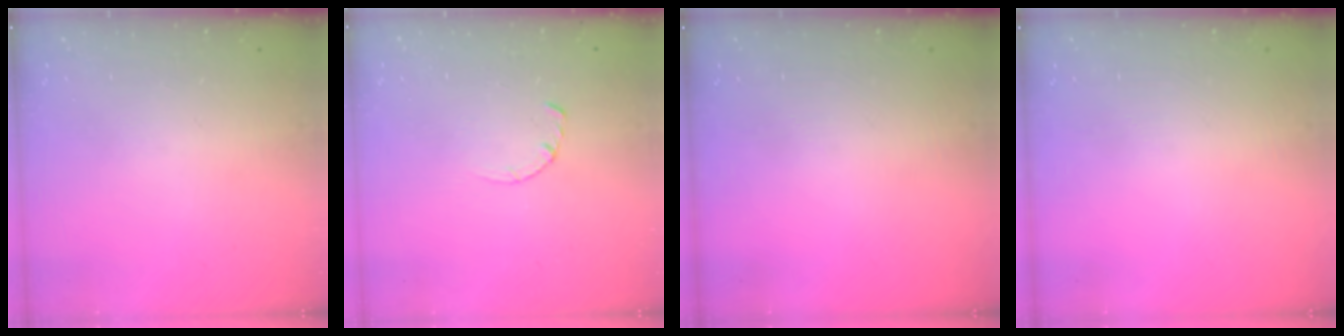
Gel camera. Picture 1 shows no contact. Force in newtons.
{"total": 2.8, "press": 2.8, "slide": 0.4}
{"total": 0.0}
{"total": 0.0}